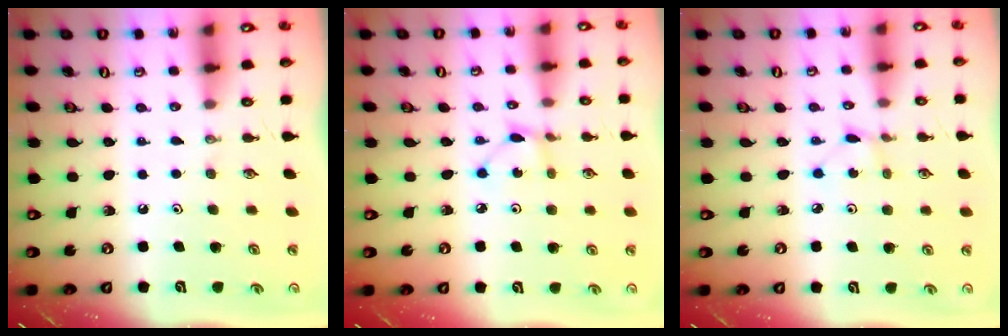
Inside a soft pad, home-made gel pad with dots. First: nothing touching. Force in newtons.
{"total": 1.9, "press": 1.9, "slide": 0.2}
{"total": 0.7, "press": 0.7, "slide": 0.1}